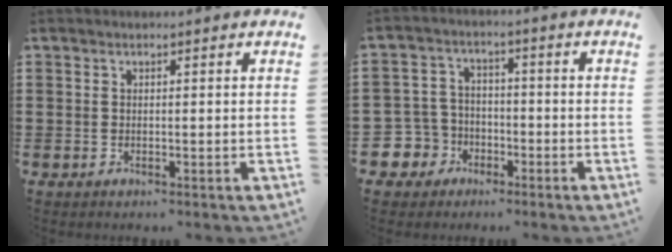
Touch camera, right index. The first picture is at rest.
{"total": 5.6, "force": [-2.5, 4.9, 0.9], "torque": [-0.068, -0.003, -0.055]}